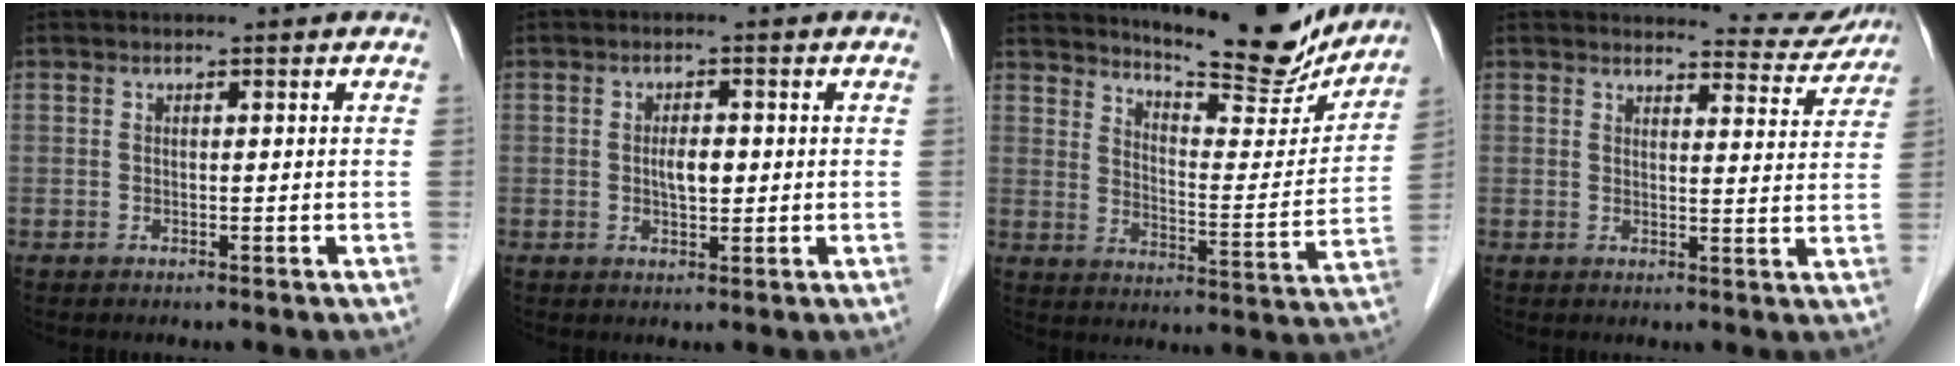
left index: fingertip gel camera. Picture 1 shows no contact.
{"total": 2.8, "force": [-0.1, 1.2, 2.5], "torque": [-0.046, -0.002, 0.000]}
{"total": 16.2, "force": [15.0, 2.3, 5.6], "torque": [-0.083, -0.043, 0.202]}
{"total": 6.2, "force": [6.2, 0.8, -0.5], "torque": [0.011, -0.024, 0.060]}